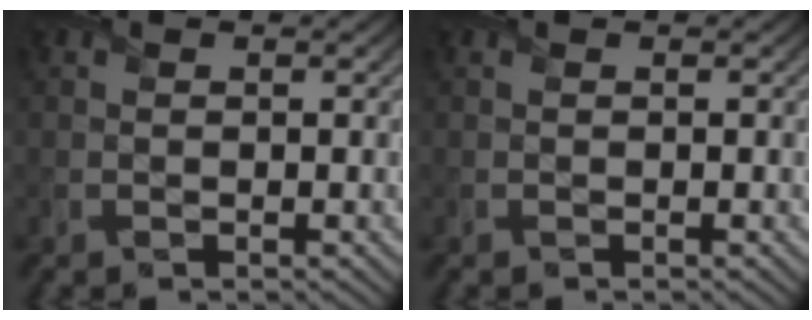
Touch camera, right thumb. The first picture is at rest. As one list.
[{"total": 0.0}]